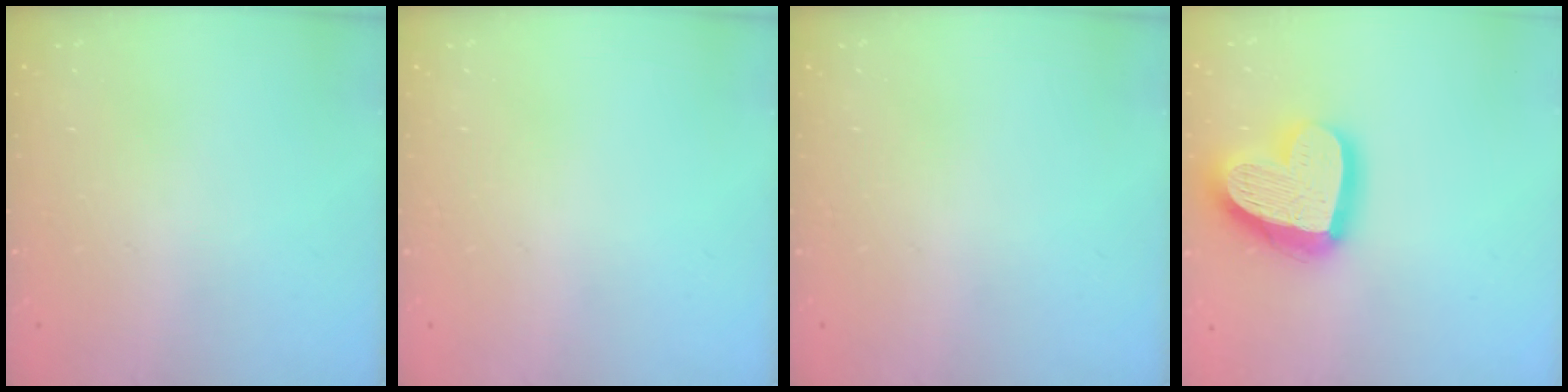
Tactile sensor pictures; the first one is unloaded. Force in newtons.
{"total": 0.0}
{"total": 0.0}
{"total": 21.6, "press": 21.5, "slide": 1.9}